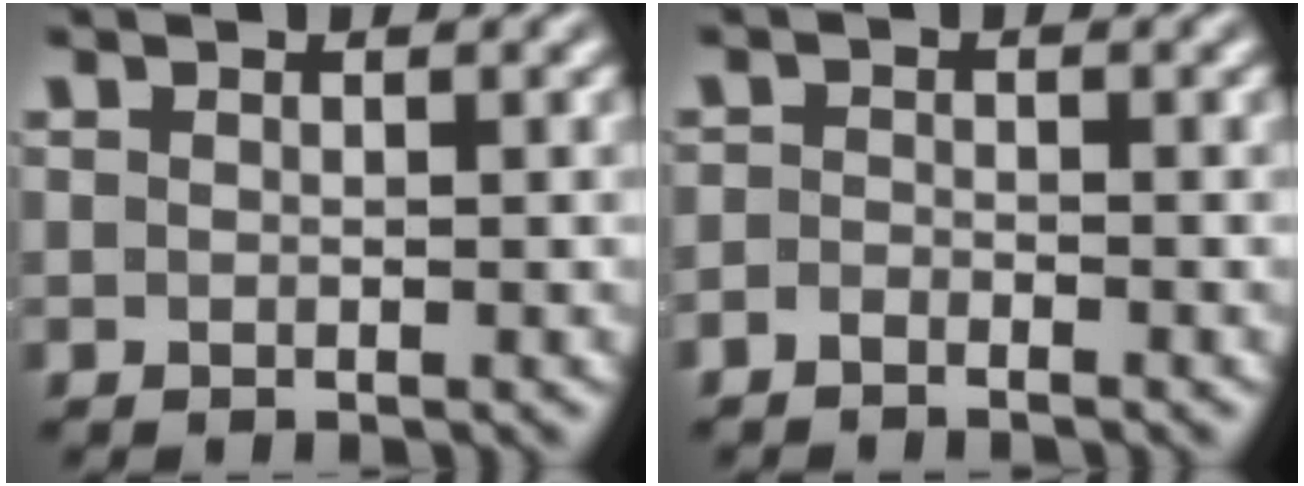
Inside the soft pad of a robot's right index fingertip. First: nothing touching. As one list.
[{"total": 1.6, "force": [-1.6, -0.1, -0.1], "torque": [0.003, -0.011, -0.026]}]